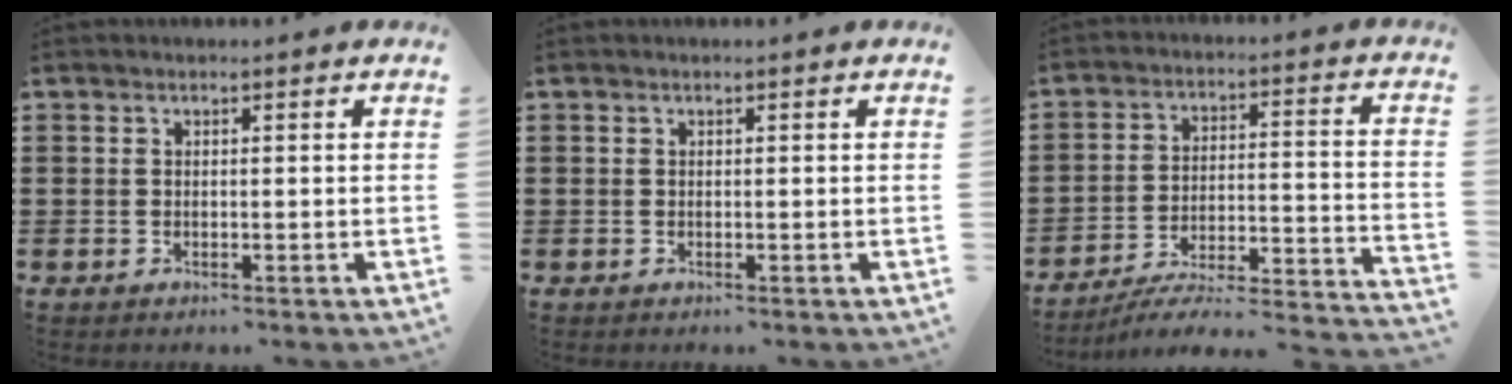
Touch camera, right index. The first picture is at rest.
{"total": 0.0}
{"total": 3.7, "force": [-3.0, 0.7, 2.0], "torque": [-0.044, -0.017, -0.065]}